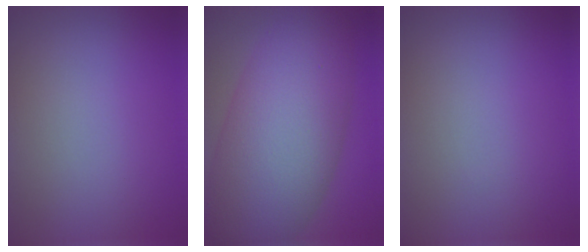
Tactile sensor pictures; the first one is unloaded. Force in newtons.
{"total": 11.6, "press": 11.6, "slide": 0.4}
{"total": 0.0}